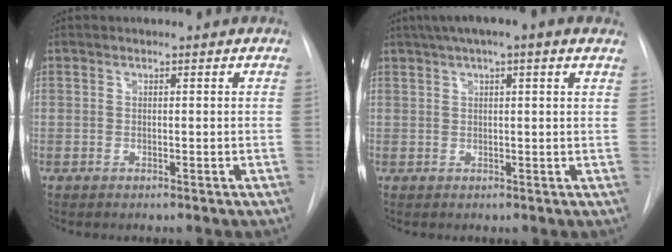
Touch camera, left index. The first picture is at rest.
{"total": 9.4, "force": [6.2, 1.3, 6.9], "torque": [-0.107, 0.045, 0.082]}